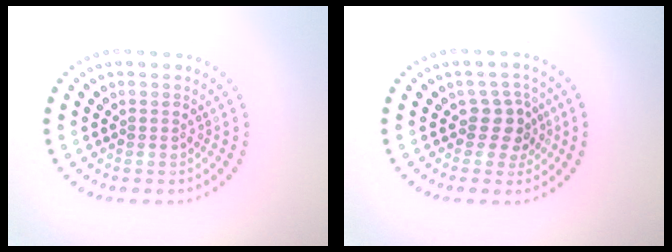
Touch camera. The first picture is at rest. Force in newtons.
{"total": 2.6, "press": 2.0, "slide": 1.7}